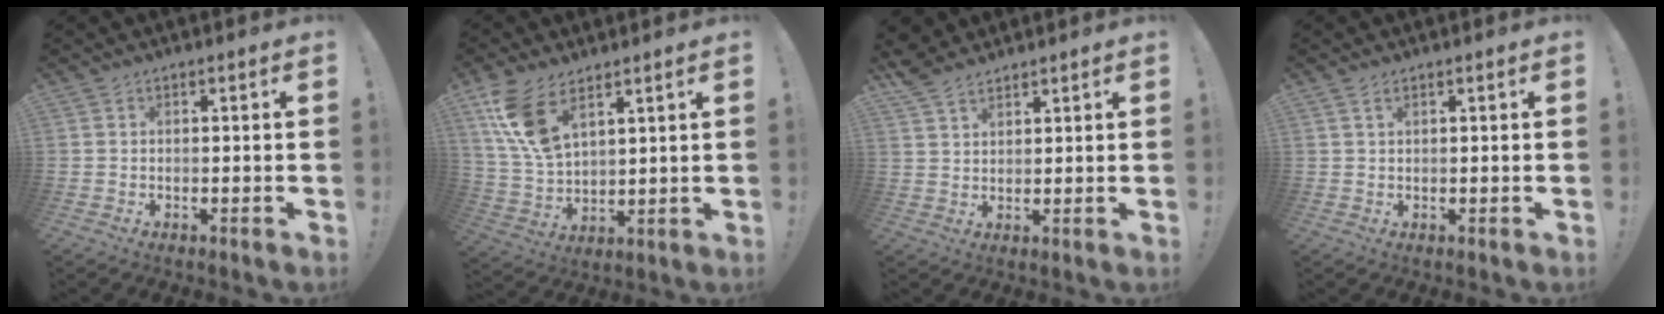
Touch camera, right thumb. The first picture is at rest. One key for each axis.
{"total": 13.0, "fx": 7.7, "fy": 6.7, "fz": 8.1, "tx": -0.166, "ty": -0.032, "tz": 0.147}
{"total": 5.8, "fx": 4.8, "fy": 2.5, "fz": 2.0, "tx": -0.035, "ty": -0.022, "tz": 0.093}
{"total": 1.6, "fx": 1.0, "fy": 0.5, "fz": 1.2, "tx": -0.020, "ty": -0.002, "tz": 0.017}